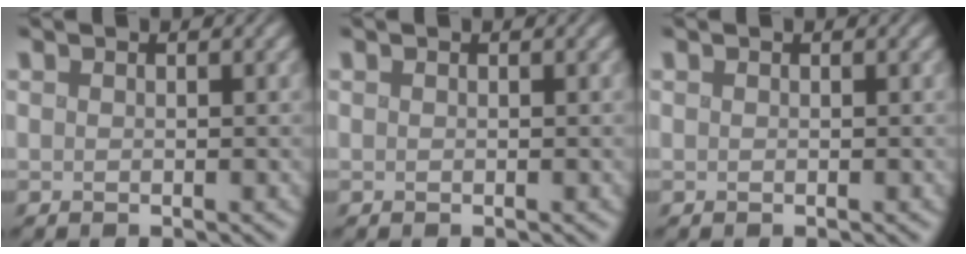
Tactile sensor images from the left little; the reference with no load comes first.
{"total": 0.0}
{"total": 0.0}